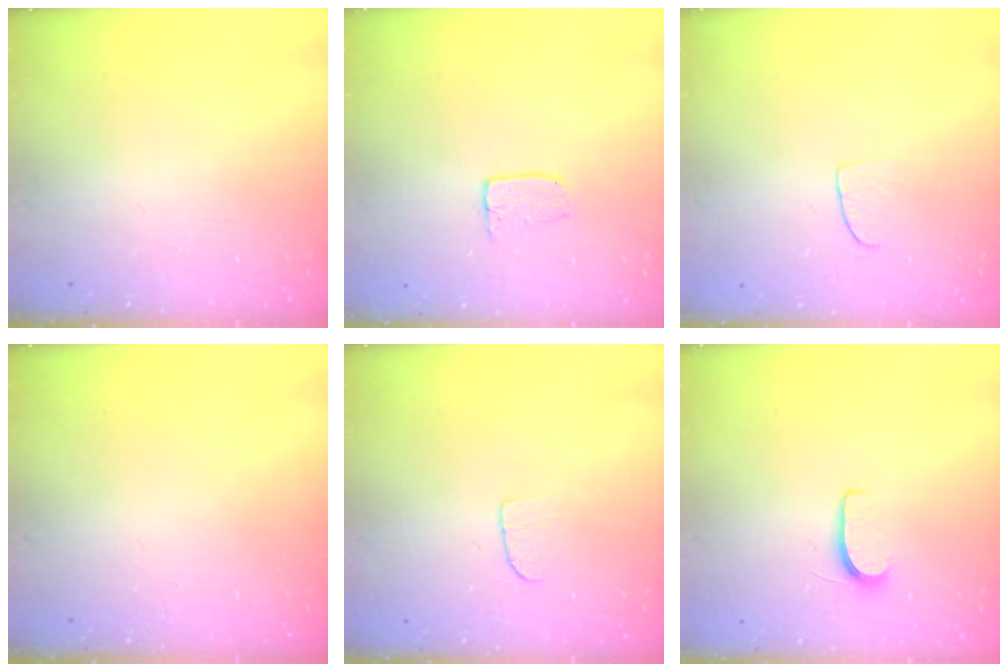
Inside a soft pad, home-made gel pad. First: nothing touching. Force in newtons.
{"total": 5.4, "press": 5.4, "slide": 0.3}
{"total": 5.5, "press": 5.4, "slide": 0.5}
{"total": 0.0}
{"total": 4.6, "press": 4.6, "slide": 0.4}
{"total": 5.4, "press": 5.4, "slide": 0.6}